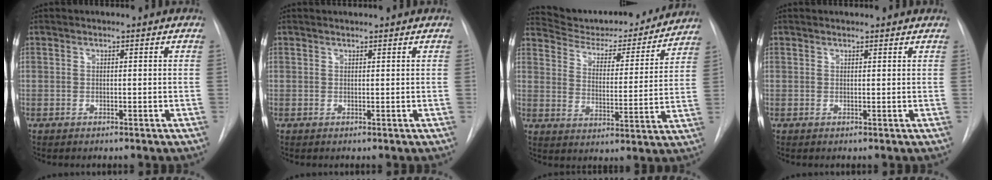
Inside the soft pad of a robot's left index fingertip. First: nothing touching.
{"total": 1.5, "force": [1.4, 0.0, 0.4], "torque": [-0.007, 0.014, 0.023]}
{"total": 19.8, "force": [18.7, 3.7, 5.5], "torque": [-0.069, -0.017, 0.258]}
{"total": 3.2, "force": [3.0, 0.5, 0.7], "torque": [-0.014, 0.017, 0.031]}